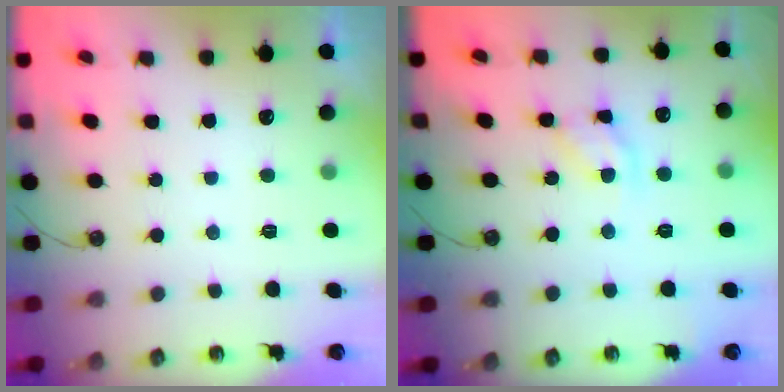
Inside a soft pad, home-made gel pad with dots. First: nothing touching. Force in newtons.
{"total": 10.6, "press": 10.5, "slide": 1.1}